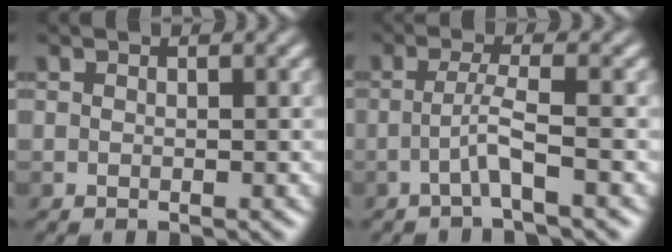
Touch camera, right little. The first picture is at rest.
{"total": 2.1, "force": [-1.2, -0.5, 1.7], "torque": [-0.038, 0.010, -0.024]}